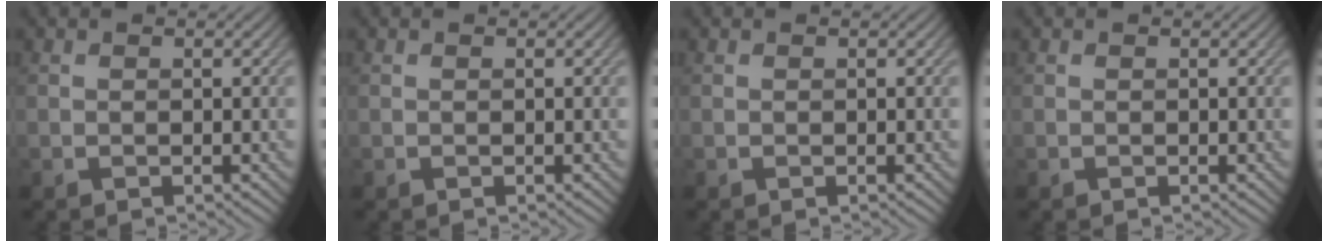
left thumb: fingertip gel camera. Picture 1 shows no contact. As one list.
[{"total": 0.0}, {"total": 0.0}, {"total": 0.0}]